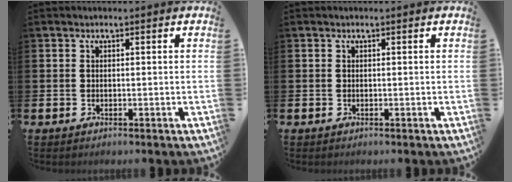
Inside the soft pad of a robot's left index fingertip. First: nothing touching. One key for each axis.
{"total": 0.0}